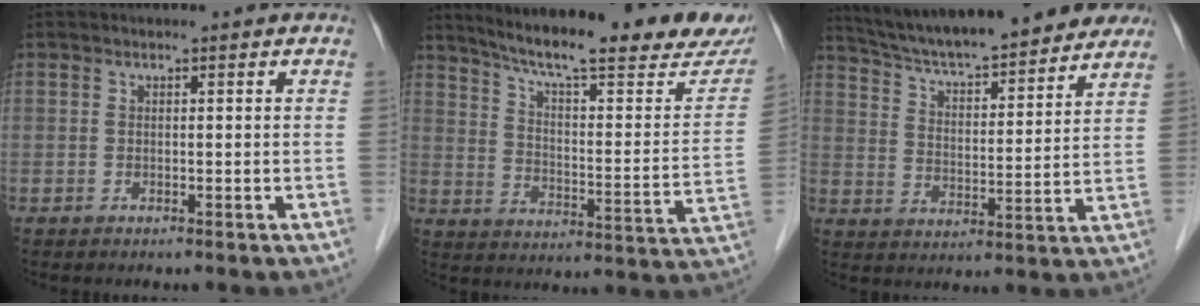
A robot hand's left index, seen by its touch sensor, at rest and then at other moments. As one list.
[{"total": 25.8, "force": [21.6, 2.7, 13.8], "torque": [-0.212, -0.040, 0.289]}, {"total": 21.4, "force": [18.9, 3.4, 9.3], "torque": [-0.149, 0.019, 0.272]}]